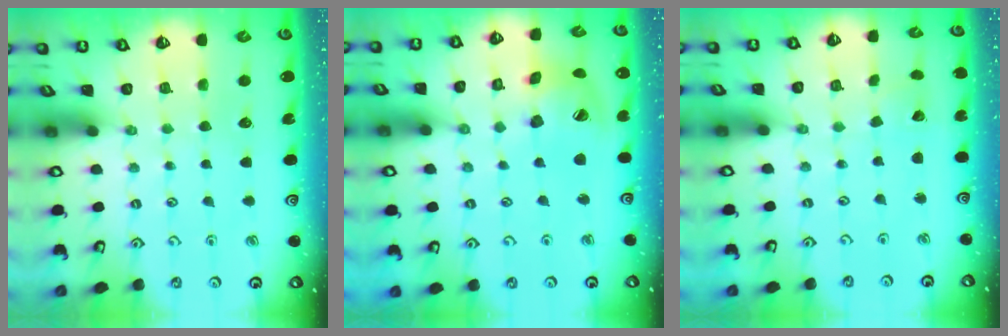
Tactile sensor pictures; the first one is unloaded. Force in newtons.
{"total": 15.5, "press": 15.3, "slide": 2.2}
{"total": 2.2, "press": 2.2, "slide": 0.2}